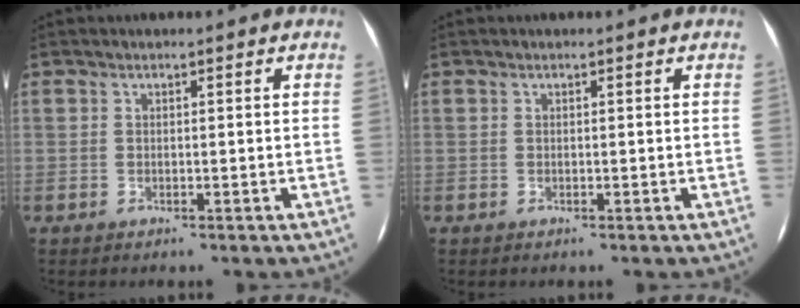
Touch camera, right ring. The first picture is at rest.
{"total": 0.0}